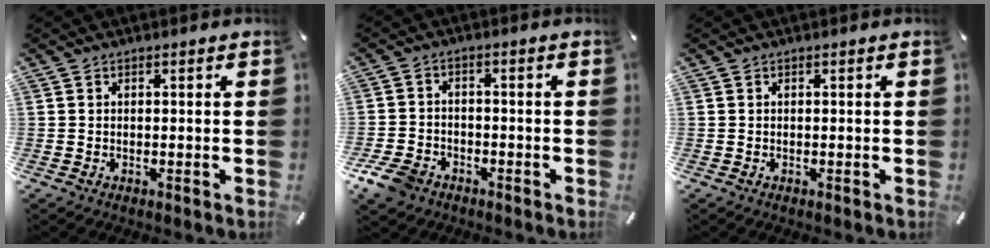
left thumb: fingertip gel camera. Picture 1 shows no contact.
{"total": 6.1, "force": [-3.9, 4.1, 2.3], "torque": [-0.063, 0.017, -0.078]}
{"total": 0.0}